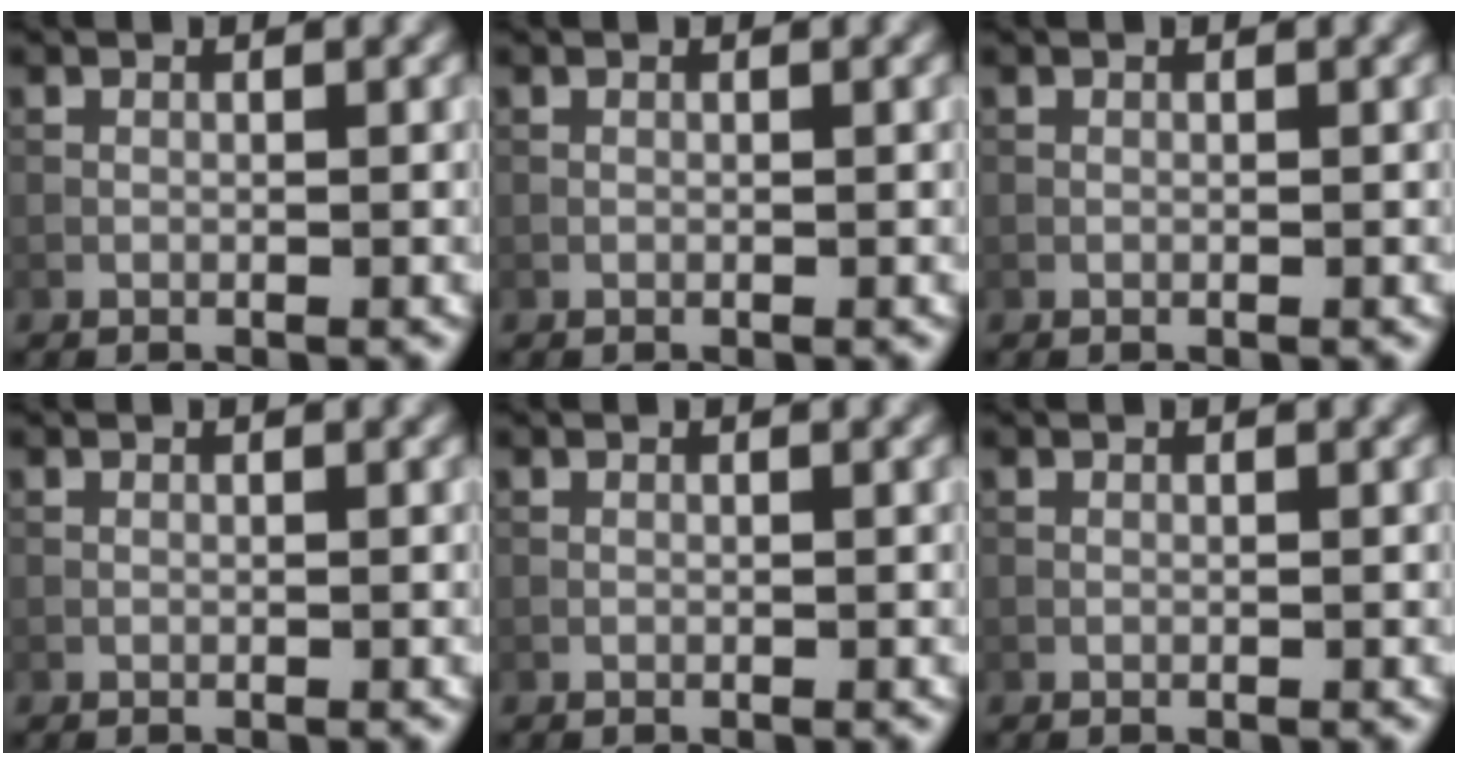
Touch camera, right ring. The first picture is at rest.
{"total": 0.0}
{"total": 0.0}
{"total": 0.0}
{"total": 0.0}
{"total": 0.0}